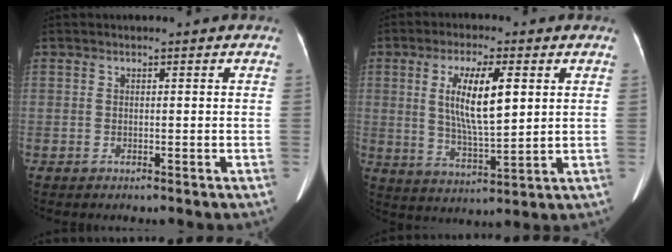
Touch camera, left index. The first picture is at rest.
{"total": 9.6, "force": [2.3, 2.1, 9.1], "torque": [-0.172, -0.009, 0.046]}